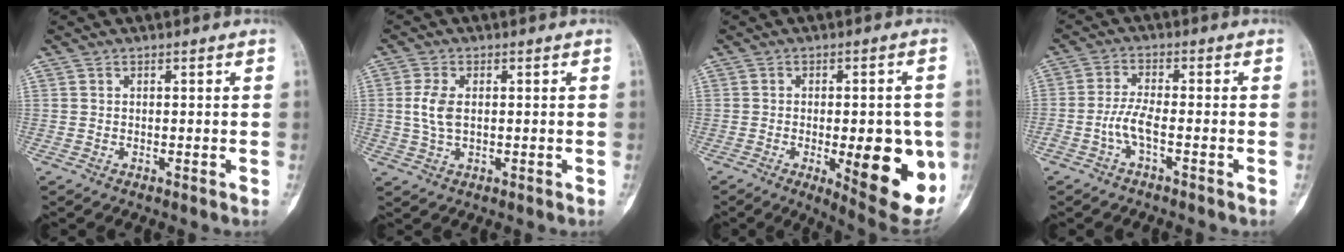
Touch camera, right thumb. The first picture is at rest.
{"total": 4.7, "force": [0.4, 2.6, 3.8], "torque": [-0.086, 0.002, 0.006]}
{"total": 16.9, "force": [-3.6, 6.0, 15.4], "torque": [-0.161, -0.013, -0.028]}
{"total": 4.0, "force": [-1.7, 0.9, 3.5], "torque": [-0.081, 0.014, -0.036]}